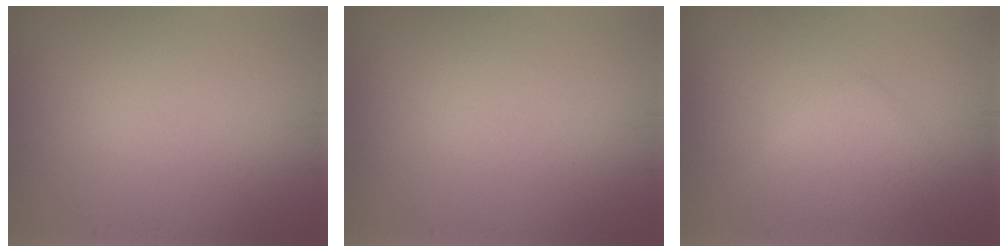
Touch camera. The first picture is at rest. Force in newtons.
{"total": 0.0}
{"total": 2.6, "press": 2.6, "slide": 0.2}